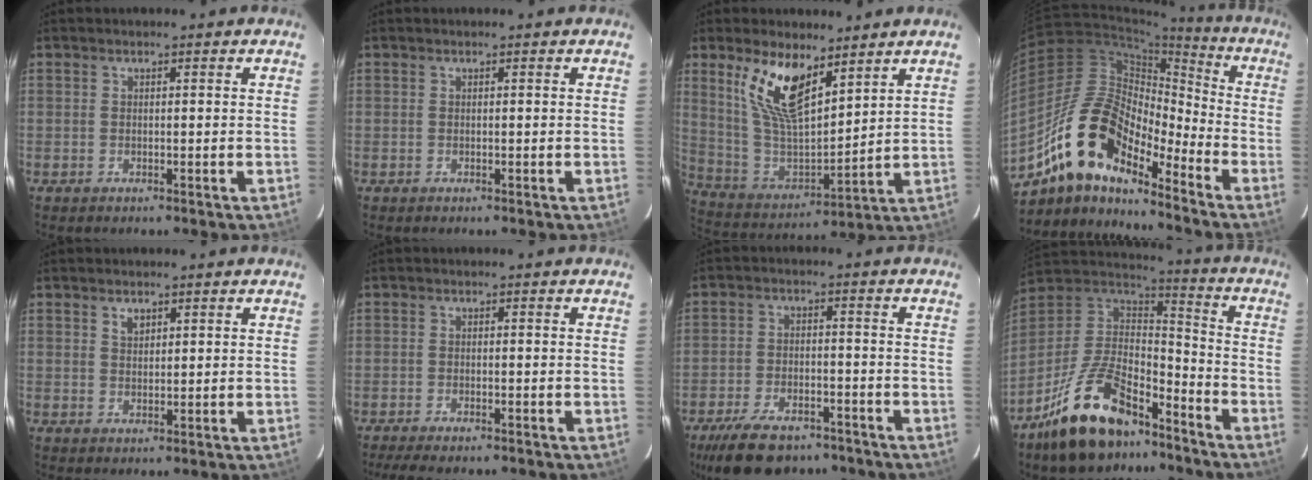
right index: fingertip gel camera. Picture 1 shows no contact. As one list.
[{"total": 0.0}, {"total": 14.6, "force": [8.6, 5.9, 10.2], "torque": [-0.206, 0.002, 0.182]}, {"total": 16.4, "force": [-12.5, 6.0, 8.9], "torque": [-0.153, 0.002, -0.246]}, {"total": 1.9, "force": [1.2, 1.2, 0.9], "torque": [-0.013, 0.004, 0.022]}, {"total": 7.1, "force": [-6.1, 1.3, 3.4], "torque": [-0.080, -0.023, -0.098]}, {"total": 13.9, "force": [-10.4, 6.4, 6.8], "torque": [-0.155, -0.008, -0.162]}, {"total": 21.4, "force": [-14.5, 9.6, 12.5], "torque": [-0.263, 0.003, -0.245]}]